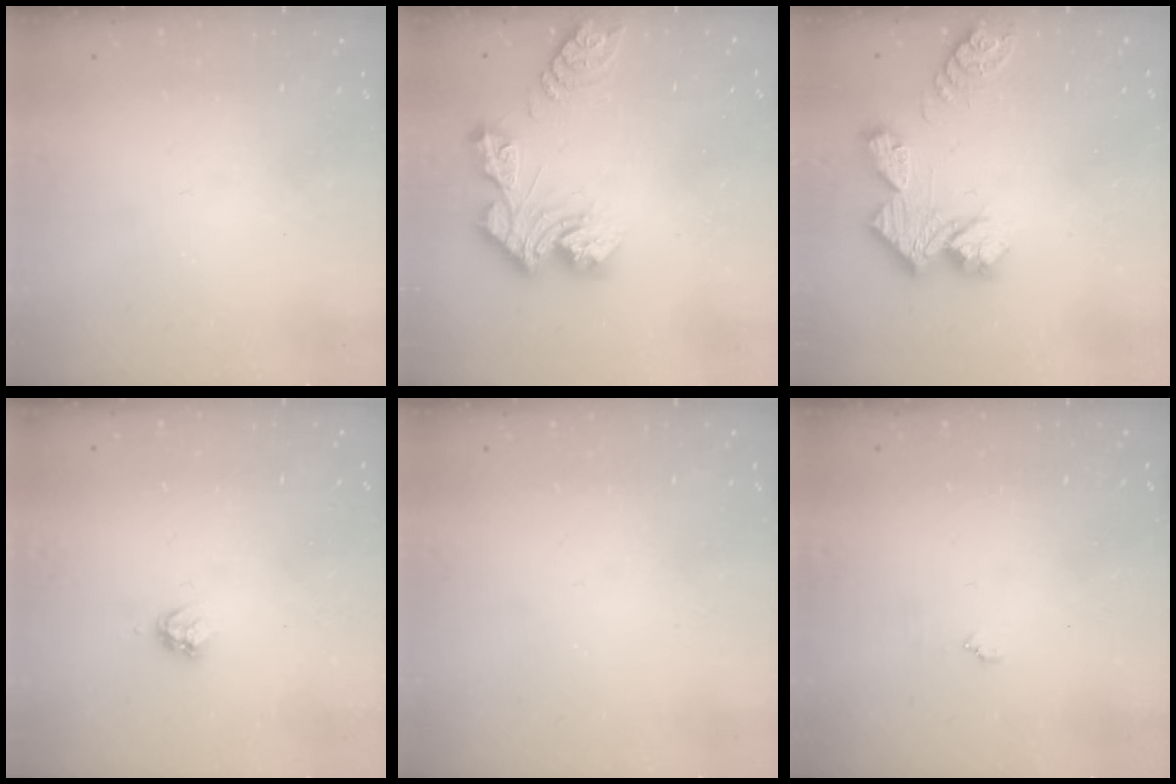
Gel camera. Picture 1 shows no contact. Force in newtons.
{"total": 13.6, "press": 13.6, "slide": 1.3}
{"total": 11.9, "press": 11.8, "slide": 1.0}
{"total": 3.3, "press": 3.3, "slide": 0.3}
{"total": 0.0}
{"total": 3.7, "press": 3.7, "slide": 0.4}